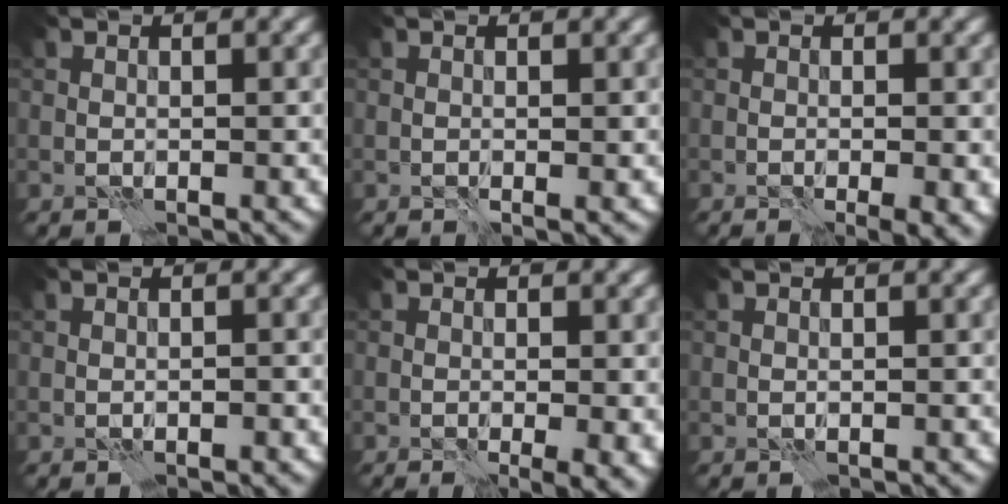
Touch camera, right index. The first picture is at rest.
{"total": 0.5, "force": [0.2, 0.1, 0.5], "torque": [-0.006, -0.001, 0.002]}
{"total": 2.5, "force": [-0.6, 0.6, 2.4], "torque": [-0.023, -0.001, -0.008]}
{"total": 0.7, "force": [-0.4, 0.0, 0.5], "torque": [-0.007, 0.001, -0.005]}
{"total": 3.2, "force": [-0.4, 0.8, 3.0], "torque": [-0.029, -0.004, -0.004]}
{"total": 0.0}